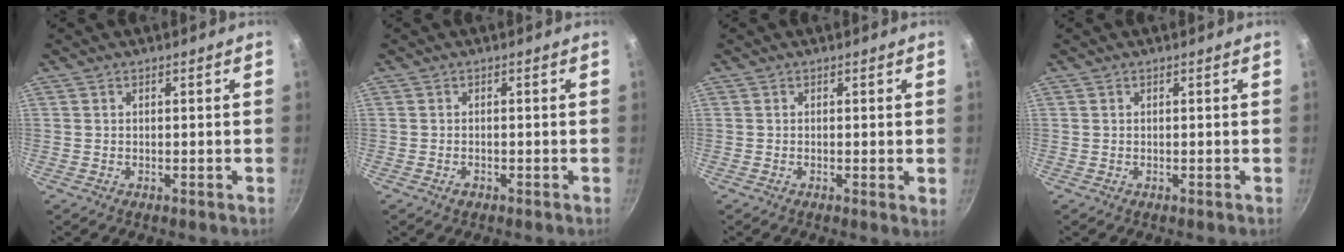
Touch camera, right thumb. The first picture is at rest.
{"total": 1.1, "force": [-0.7, 0.6, 0.6], "torque": [-0.012, 0.005, -0.012]}
{"total": 0.7, "force": [0.0, 0.1, 0.7], "torque": [-0.009, -0.003, -0.003]}
{"total": 0.0}